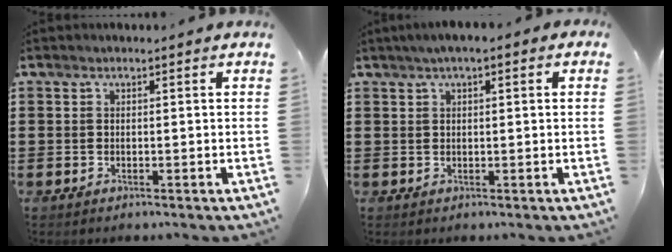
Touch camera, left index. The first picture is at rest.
{"total": 1.8, "force": [0.7, 0.5, 1.6], "torque": [-0.031, 0.006, 0.010]}